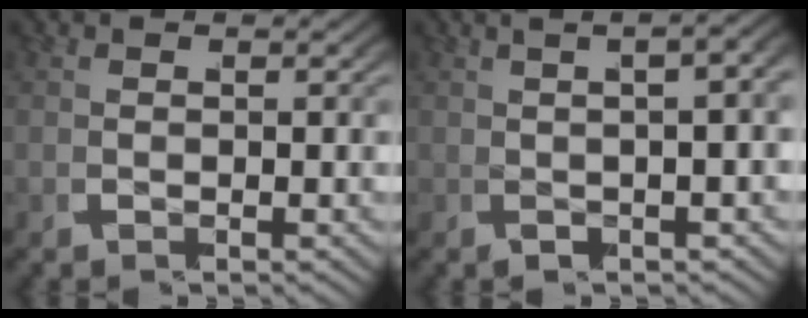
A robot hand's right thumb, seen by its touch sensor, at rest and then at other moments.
{"total": 7.3, "force": [2.7, 3.7, 5.7], "torque": [-0.054, 0.035, 0.018]}